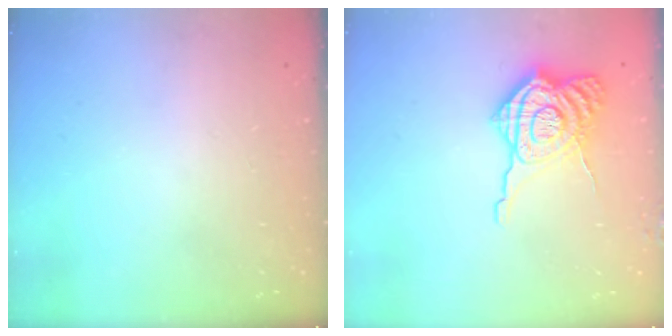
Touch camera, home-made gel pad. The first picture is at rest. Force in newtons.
{"total": 12.9, "press": 12.8, "slide": 1.3}